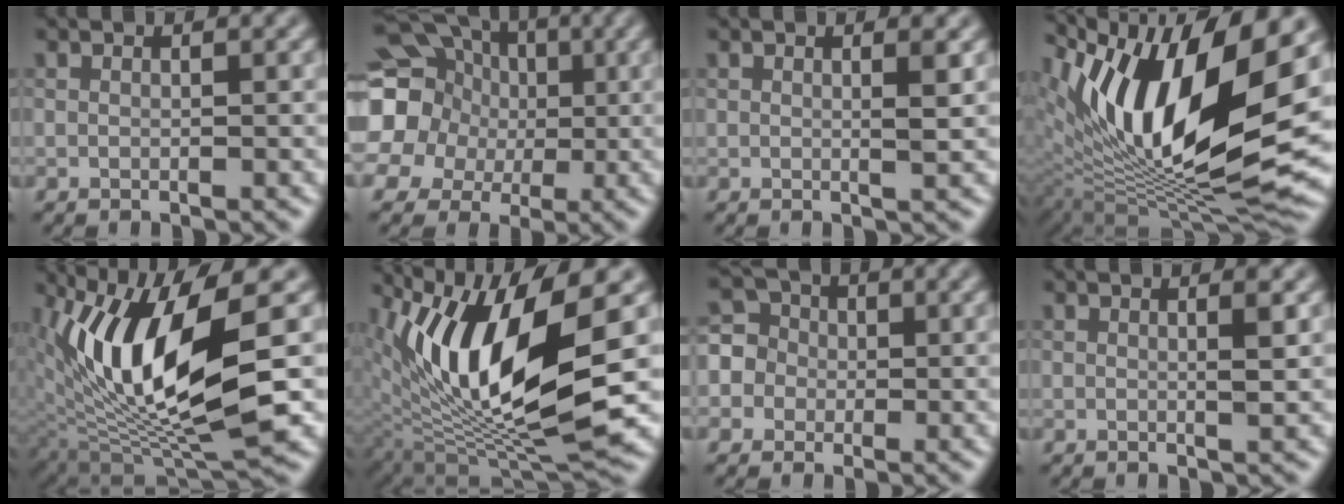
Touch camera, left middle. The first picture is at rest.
{"total": 19.3, "force": [5.0, 17.1, 7.5], "torque": [-0.186, 0.032, 0.054]}
{"total": 1.6, "force": [0.5, 0.5, 1.5], "torque": [-0.007, 0.005, 0.001]}
{"total": 15.0, "force": [4.5, 5.7, 13.1], "torque": [-0.224, 0.004, 0.078]}
{"total": 10.8, "force": [1.6, 3.2, 10.1], "torque": [-0.193, -0.015, 0.039]}
{"total": 12.0, "force": [2.6, 4.0, 11.0], "torque": [-0.206, -0.014, 0.059]}
{"total": 6.0, "force": [0.2, 5.8, 1.7], "torque": [-0.040, 0.048, -0.013]}
{"total": 1.6, "force": [0.3, 0.5, 1.5], "torque": [-0.011, 0.006, -0.002]}